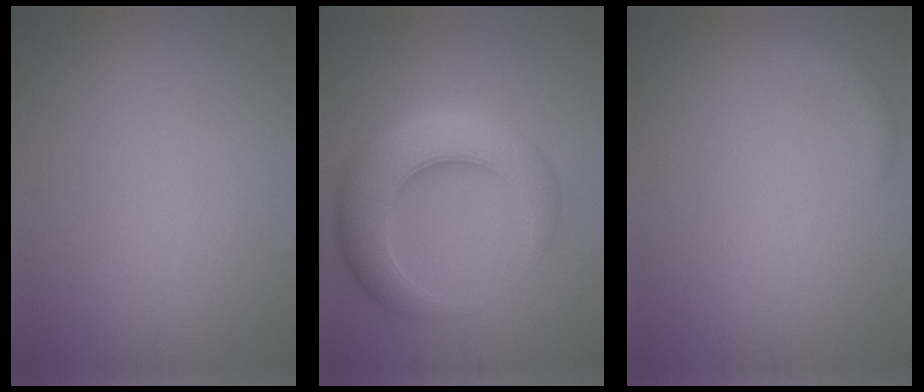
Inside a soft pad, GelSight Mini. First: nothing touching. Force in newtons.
{"total": 8.0, "press": 8.0, "slide": 0.1}
{"total": 1.0, "press": 1.0, "slide": 0.0}